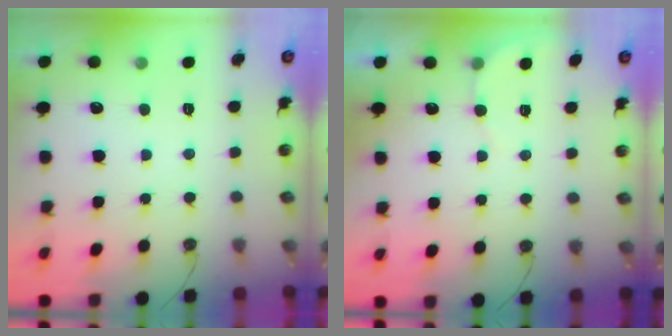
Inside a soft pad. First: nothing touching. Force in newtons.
{"total": 3.2, "press": 2.9, "slide": 1.4}